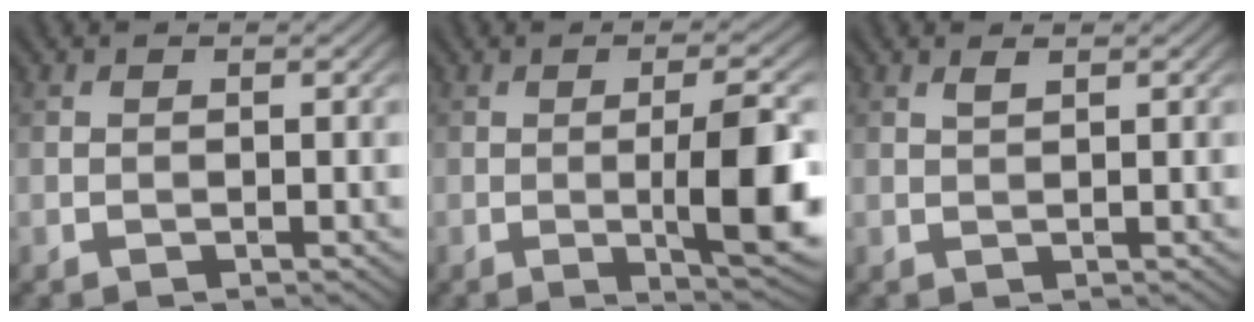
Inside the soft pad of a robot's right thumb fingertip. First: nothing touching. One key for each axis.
{"total": 8.6, "fx": -1.1, "fy": 1.7, "fz": 8.4, "tx": -0.131, "ty": -0.001, "tz": -0.016}
{"total": 0.9, "fx": 0.7, "fy": 0.1, "fz": 0.7, "tx": -0.016, "ty": 0.003, "tz": 0.013}